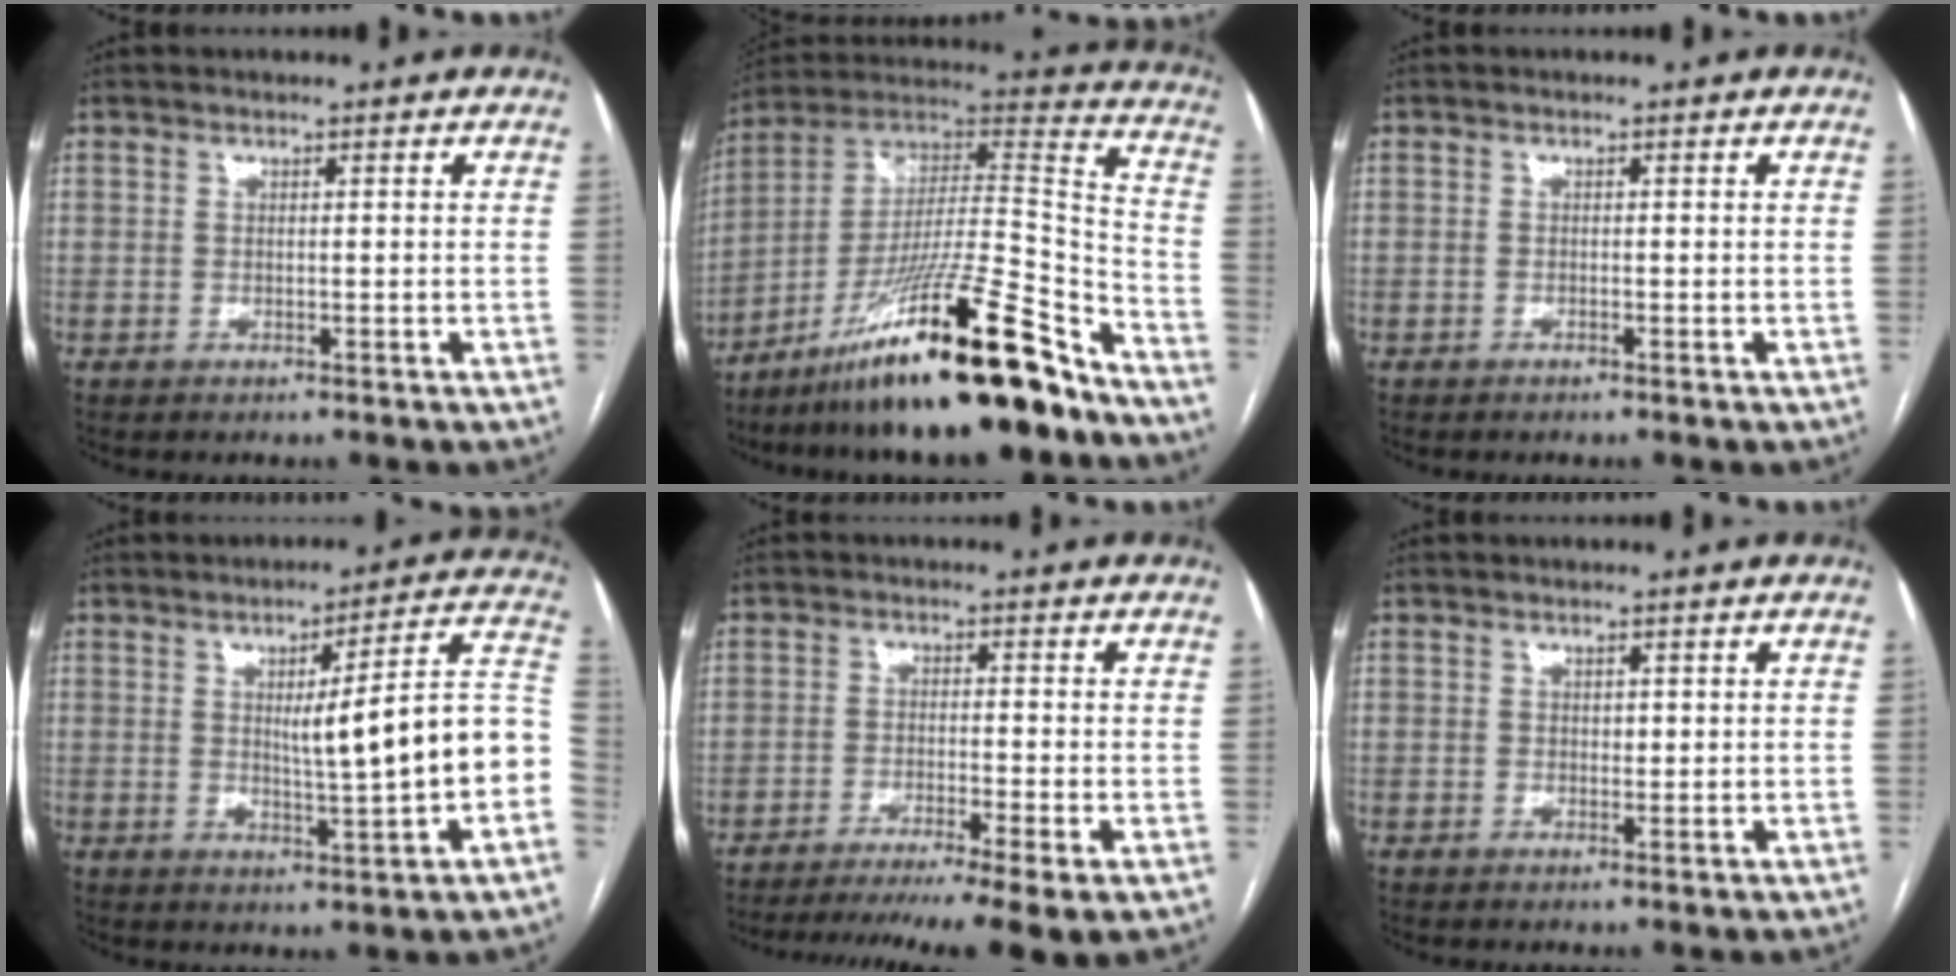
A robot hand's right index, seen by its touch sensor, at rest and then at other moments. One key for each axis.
{"total": 25.3, "fx": -17.7, "fy": 1.3, "fz": 18.1, "tx": -0.281, "ty": 0.001, "tz": -0.302}
{"total": 0.0}
{"total": 13.2, "fx": -1.2, "fy": 0.4, "fz": 13.2, "tx": -0.166, "ty": 0.021, "tz": -0.014}
{"total": 12.6, "fx": -9.7, "fy": -0.4, "fz": 8.1, "tx": -0.115, "ty": -0.024, "tz": -0.150}
{"total": 0.8, "fx": 0.3, "fy": 0.6, "fz": 0.4, "tx": -0.002, "ty": -0.001, "tz": 0.004}